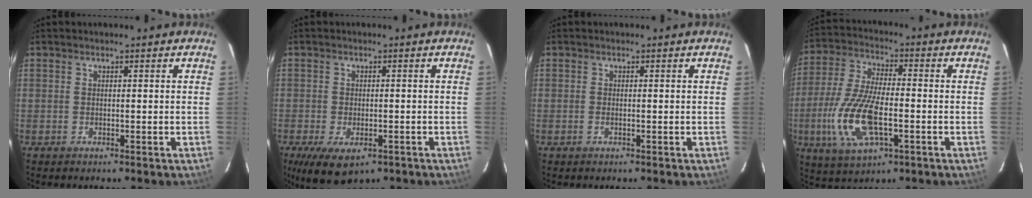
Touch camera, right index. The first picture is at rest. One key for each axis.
{"total": 8.5, "fx": -4.8, "fy": 4.2, "fz": 5.7, "tx": -0.119, "ty": -0.033, "tz": -0.074}
{"total": 0.7, "fx": -0.2, "fy": 0.2, "fz": 0.6, "tx": -0.013, "ty": 0.001, "tz": -0.005}
{"total": 15.4, "fx": -4.3, "fy": 6.3, "fz": 13.4, "tx": -0.291, "ty": -0.009, "tz": -0.081}